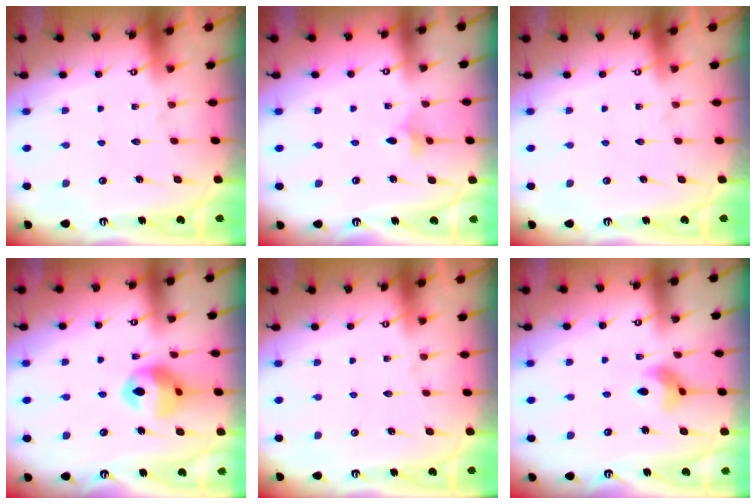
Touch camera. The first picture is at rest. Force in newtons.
{"total": 2.9, "press": 2.9, "slide": 0.5}
{"total": 0.0}
{"total": 11.9, "press": 11.8, "slide": 1.5}
{"total": 0.0}
{"total": 7.0, "press": 7.0, "slide": 0.5}